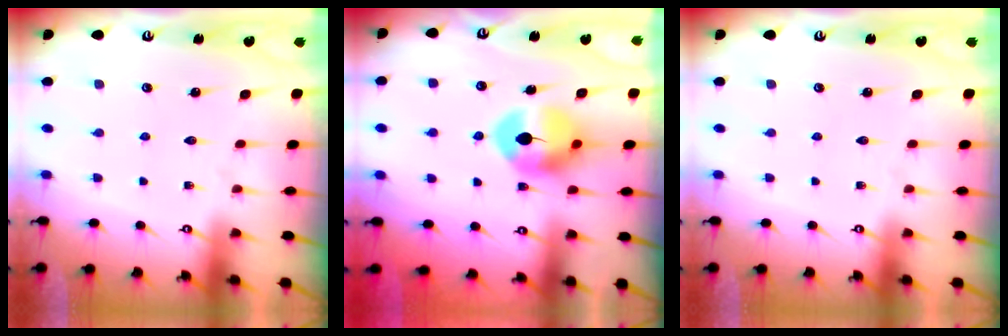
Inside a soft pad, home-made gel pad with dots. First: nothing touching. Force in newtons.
{"total": 8.5, "press": 8.5, "slide": 0.2}
{"total": 0.0}